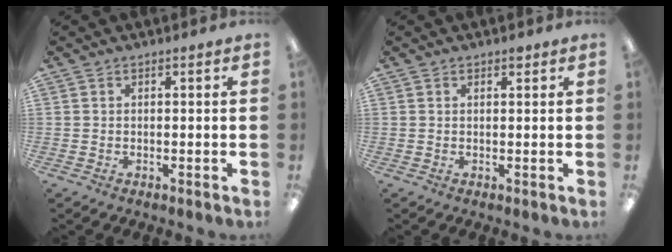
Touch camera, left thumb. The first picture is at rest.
{"total": 1.1, "force": [0.9, 0.3, 0.6], "torque": [-0.004, -0.003, 0.014]}